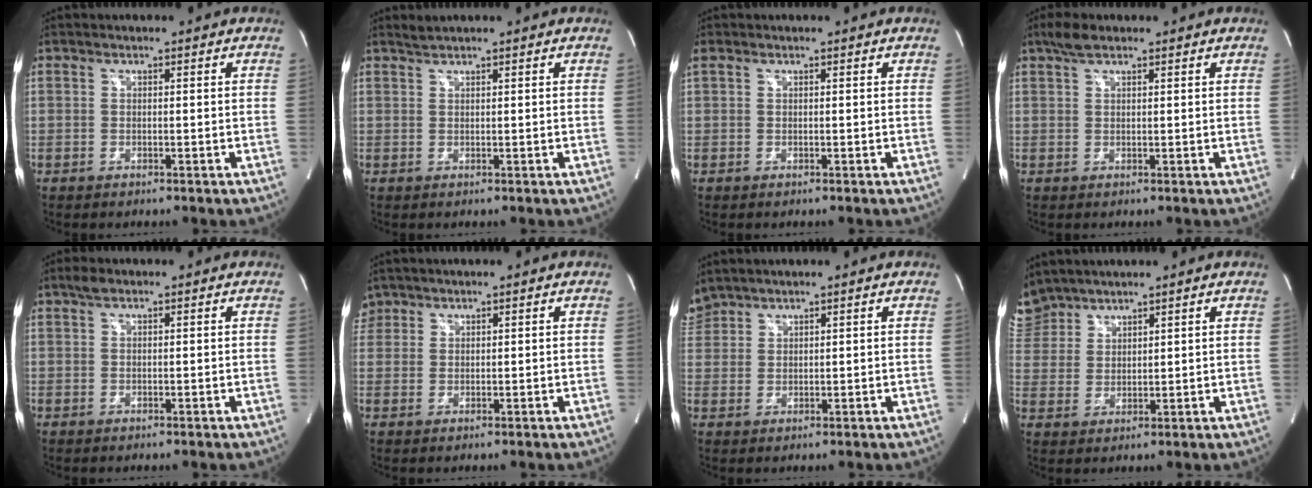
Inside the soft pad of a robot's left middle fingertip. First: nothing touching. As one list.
[{"total": 1.2, "force": [1.1, -0.3, 0.2], "torque": [-0.009, 0.005, 0.028]}, {"total": 0.7, "force": [0.5, 0.4, 0.3], "torque": [-0.016, 0.019, 0.012]}, {"total": 3.0, "force": [2.3, 0.9, 1.8], "torque": [-0.043, 0.012, 0.045]}, {"total": 1.5, "force": [1.1, 0.5, 0.9], "torque": [-0.024, 0.012, 0.022]}, {"total": 2.9, "force": [2.2, 1.9, -0.1], "torque": [0.005, 0.013, 0.044]}, {"total": 3.8, "force": [3.6, 1.1, 0.1], "torque": [-0.014, 0.020, 0.079]}, {"total": 7.4, "force": [6.7, 3.0, 0.2], "torque": [-0.015, 0.014, 0.147]}]